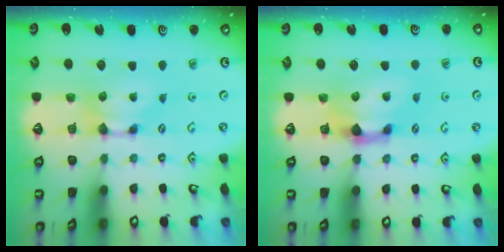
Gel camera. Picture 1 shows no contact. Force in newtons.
{"total": 2.4, "press": 1.6, "slide": 1.7}